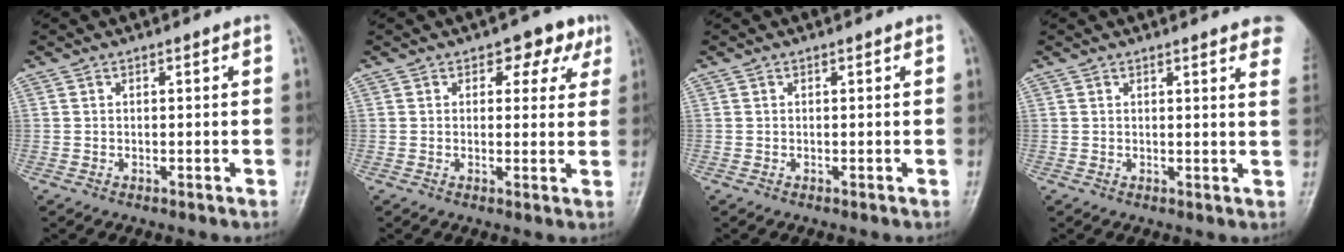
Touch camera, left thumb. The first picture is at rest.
{"total": 5.6, "force": [2.8, 3.5, 3.2], "torque": [0.000, -0.007, 0.029]}
{"total": 0.0}
{"total": 8.7, "force": [6.6, 1.5, 5.4], "torque": [-0.044, -0.016, 0.059]}